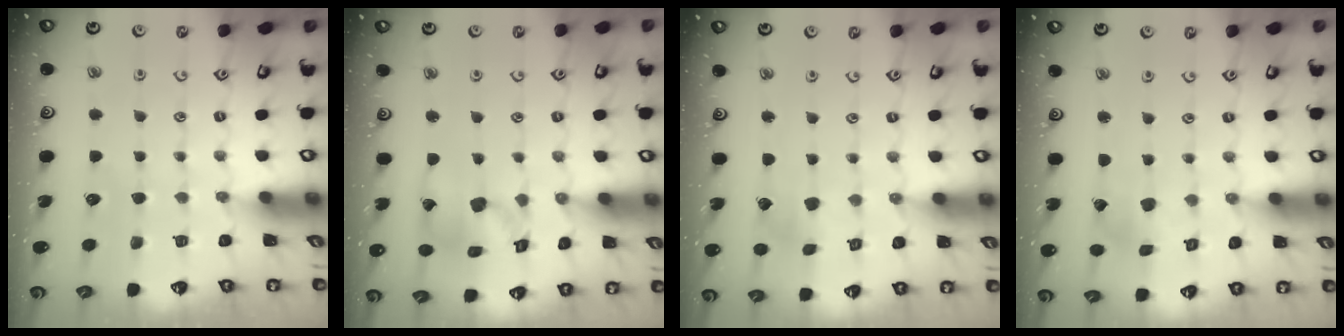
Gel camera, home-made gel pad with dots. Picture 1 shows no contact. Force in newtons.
{"total": 12.0, "press": 11.8, "slide": 1.7}
{"total": 2.1, "press": 2.1, "slide": 0.2}
{"total": 1.4, "press": 1.4, "slide": 0.2}